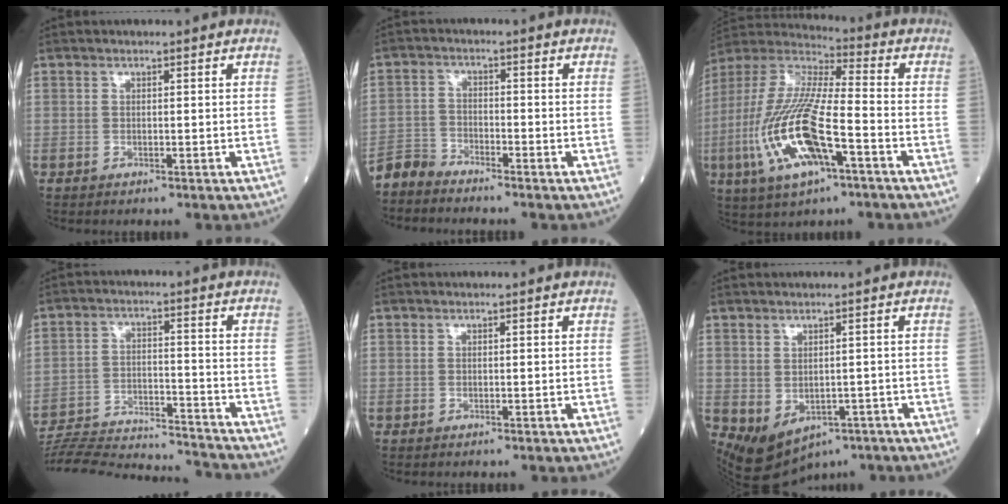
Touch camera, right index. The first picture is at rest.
{"total": 3.6, "force": [-3.6, 0.4, -0.1], "torque": [0.006, -0.013, -0.075]}
{"total": 18.8, "force": [-6.0, 4.7, 17.1], "torque": [-0.375, -0.015, -0.110]}
{"total": 20.5, "force": [-19.8, 1.3, 5.1], "torque": [-0.120, -0.010, -0.297]}
{"total": 0.0}
{"total": 7.6, "force": [-3.9, 5.0, 4.3], "torque": [-0.064, 0.007, -0.046]}